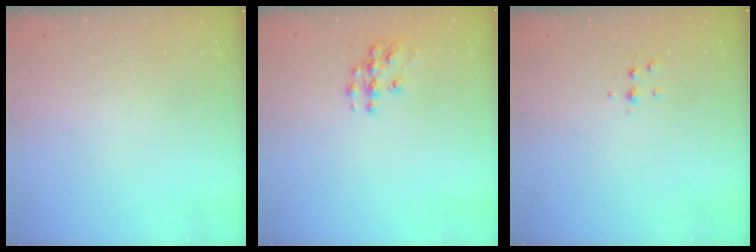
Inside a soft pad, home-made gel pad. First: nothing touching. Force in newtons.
{"total": 9.2, "press": 9.2, "slide": 0.5}
{"total": 5.3, "press": 5.2, "slide": 1.0}